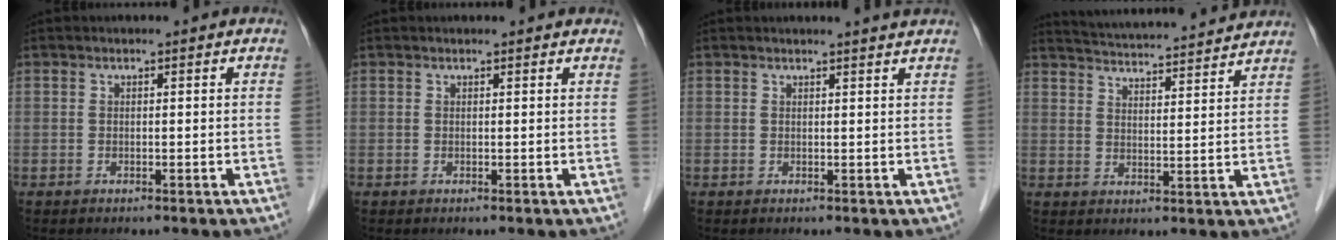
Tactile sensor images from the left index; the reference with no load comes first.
{"total": 2.3, "force": [2.2, 0.6, 0.6], "torque": [-0.013, 0.014, 0.018]}
{"total": 2.4, "force": [2.3, -0.5, 0.6], "torque": [-0.013, -0.002, 0.024]}
{"total": 16.9, "force": [16.0, 0.9, 5.2], "torque": [-0.093, 0.018, 0.223]}